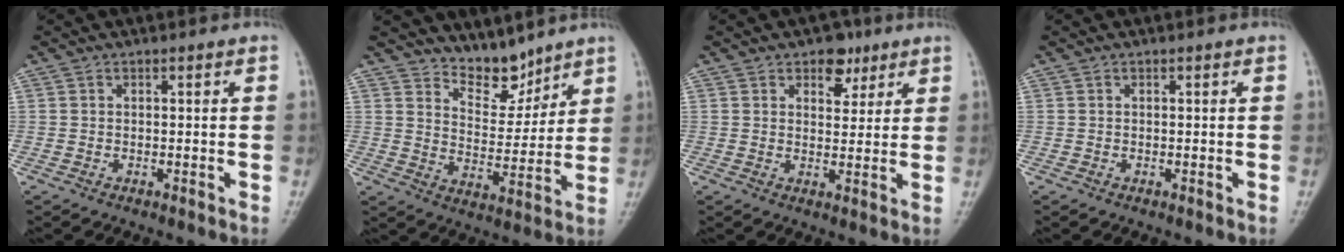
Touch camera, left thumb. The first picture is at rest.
{"total": 7.5, "force": [6.6, 3.2, 1.5], "torque": [0.005, -0.062, 0.123]}
{"total": 5.1, "force": [3.0, 3.4, 2.4], "torque": [-0.002, -0.013, 0.041]}
{"total": 0.0}